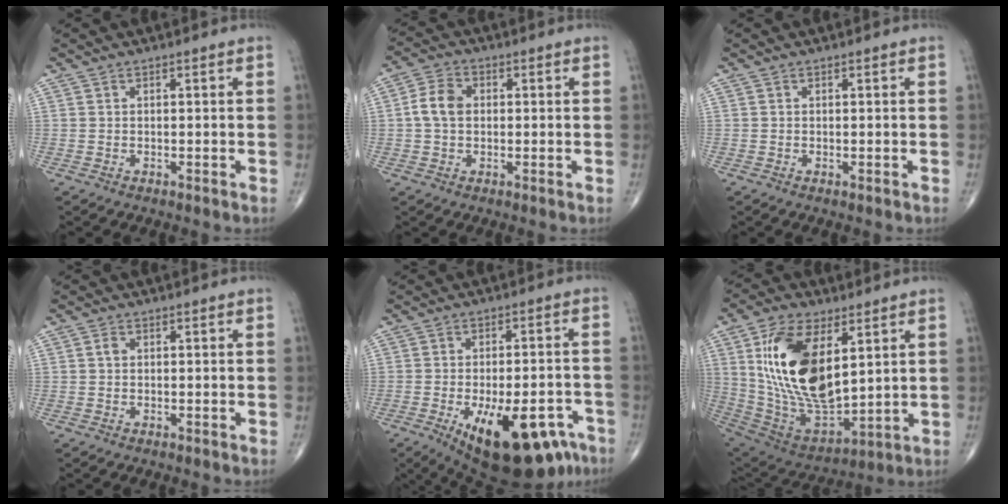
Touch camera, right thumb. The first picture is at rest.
{"total": 5.6, "force": [0.3, 4.1, 3.8], "torque": [-0.073, 0.013, -0.003]}
{"total": 0.0}
{"total": 1.1, "force": [0.1, 0.9, 0.7], "torque": [-0.009, 0.002, -0.001]}
{"total": 20.4, "force": [-10.6, 8.8, 15.0], "torque": [-0.168, 0.031, -0.140]}
{"total": 22.2, "force": [6.1, 11.3, 18.1], "torque": [-0.331, -0.031, 0.125]}